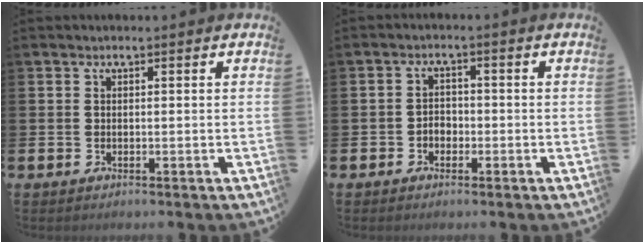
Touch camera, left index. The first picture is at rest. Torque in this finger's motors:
{"motor_torque": [0.10, 0.22, -0.01, 0.00]}